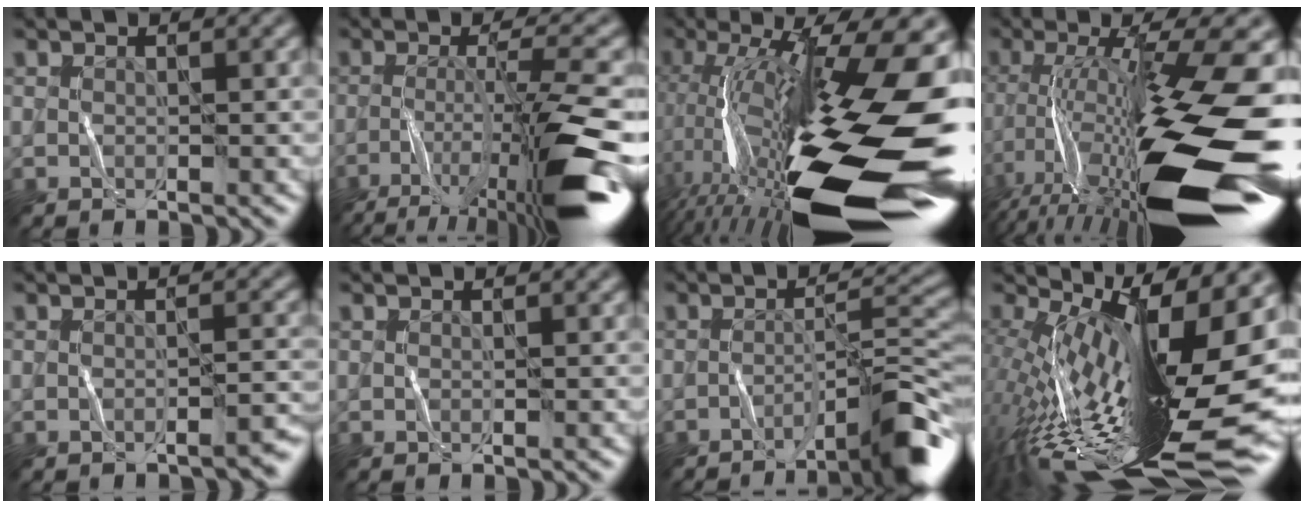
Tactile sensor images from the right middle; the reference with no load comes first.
{"total": 10.8, "force": [-5.3, 1.9, 9.2], "torque": [-0.146, 0.003, -0.093]}
{"total": 21.0, "force": [-3.5, 6.5, 19.6], "torque": [-0.326, -0.009, -0.063]}
{"total": 18.3, "force": [-5.9, 5.1, 16.5], "torque": [-0.294, 0.010, -0.106]}
{"total": 1.8, "force": [-1.5, 0.2, 1.0], "torque": [-0.010, 0.007, -0.025]}
{"total": 0.0}
{"total": 6.6, "force": [-4.1, 0.7, 5.1], "torque": [-0.060, 0.018, -0.068]}
{"total": 18.3, "force": [-0.6, 5.3, 17.5], "torque": [-0.283, -0.004, -0.017]}